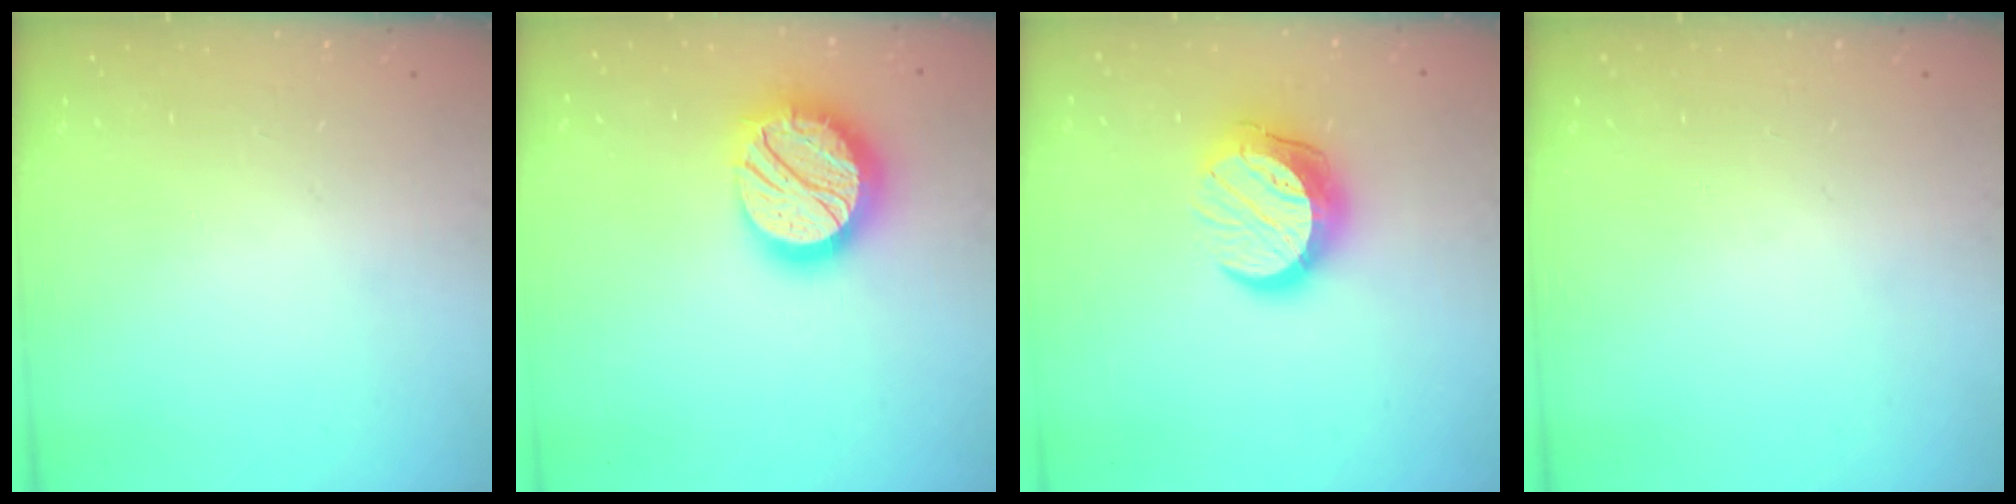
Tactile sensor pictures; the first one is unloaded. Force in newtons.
{"total": 19.5, "press": 19.4, "slide": 1.2}
{"total": 13.1, "press": 13.1, "slide": 0.8}
{"total": 0.0}